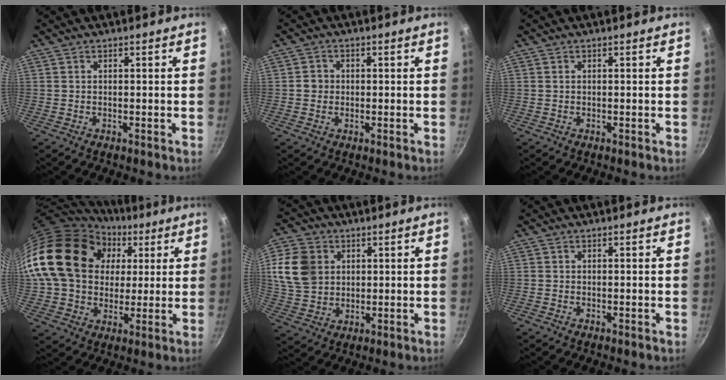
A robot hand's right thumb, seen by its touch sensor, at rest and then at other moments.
{"total": 3.0, "force": [0.1, 2.8, 0.8], "torque": [0.004, 0.007, -0.001]}
{"total": 0.0}
{"total": 24.3, "force": [6.4, 18.7, 14.2], "torque": [-0.244, 0.019, 0.112]}
{"total": 11.7, "force": [2.9, 9.4, 6.3], "torque": [-0.102, -0.001, 0.061]}
{"total": 0.0}